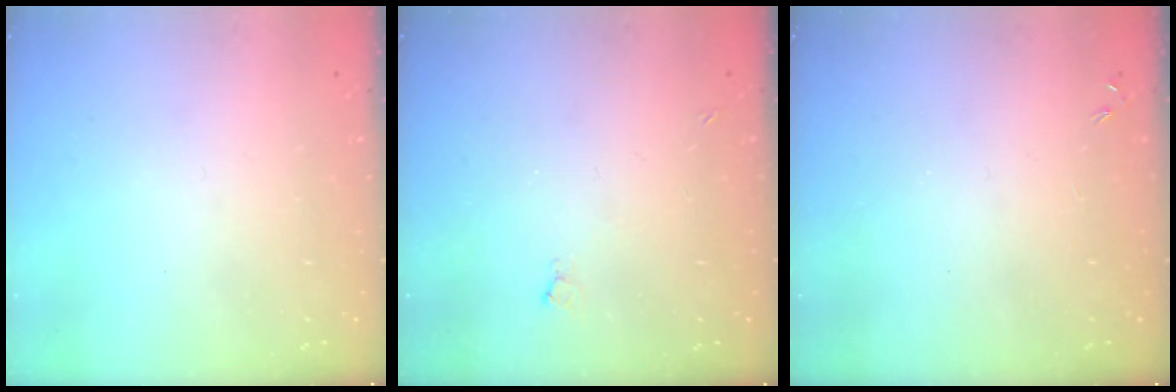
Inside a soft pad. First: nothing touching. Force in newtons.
{"total": 2.5, "press": 2.4, "slide": 0.6}
{"total": 0.0}